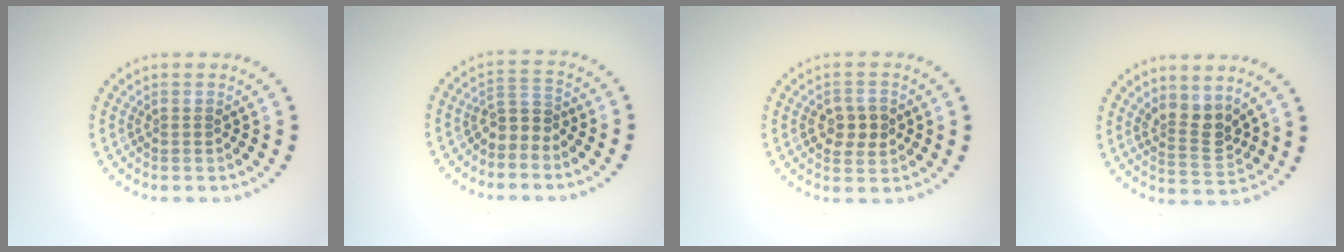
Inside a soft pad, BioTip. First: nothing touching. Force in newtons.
{"total": 2.1, "press": 1.5, "slide": 1.4}
{"total": 2.7, "press": 2.7, "slide": 0.1}
{"total": 3.0, "press": 2.6, "slide": 1.5}